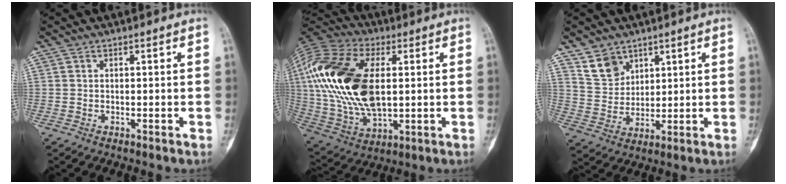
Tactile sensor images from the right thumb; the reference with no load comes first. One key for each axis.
{"total": 26.2, "fx": 2.8, "fy": 14.9, "fz": 21.4, "tx": -0.450, "ty": -0.009, "tz": 0.049}
{"total": 6.4, "fx": 4.5, "fy": 4.3, "fz": 1.7, "tx": -0.012, "ty": -0.027, "tz": 0.096}